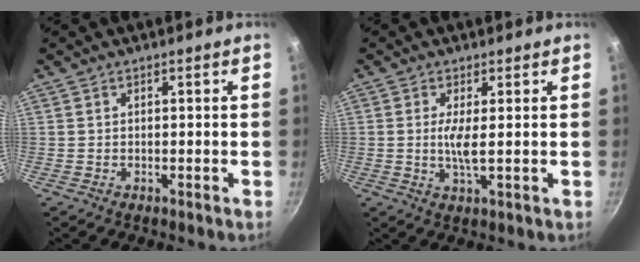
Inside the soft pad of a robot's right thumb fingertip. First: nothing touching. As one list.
[{"total": 3.7, "force": [0.4, 0.4, 3.6], "torque": [-0.081, -0.008, 0.006]}]